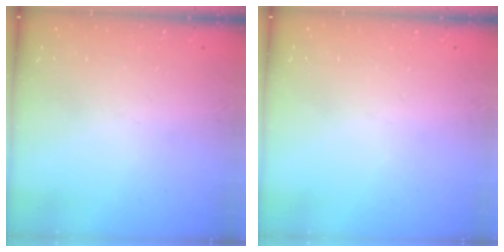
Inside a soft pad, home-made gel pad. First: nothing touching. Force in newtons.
{"total": 0.0}